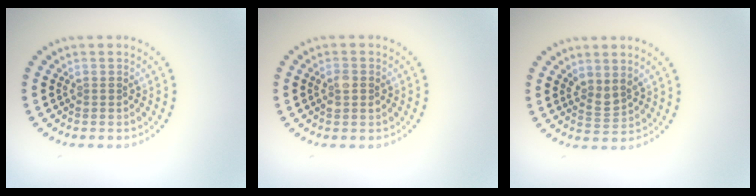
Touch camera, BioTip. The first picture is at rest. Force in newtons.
{"total": 1.5, "press": 1.5, "slide": 0.2}
{"total": 1.8, "press": 1.4, "slide": 1.2}